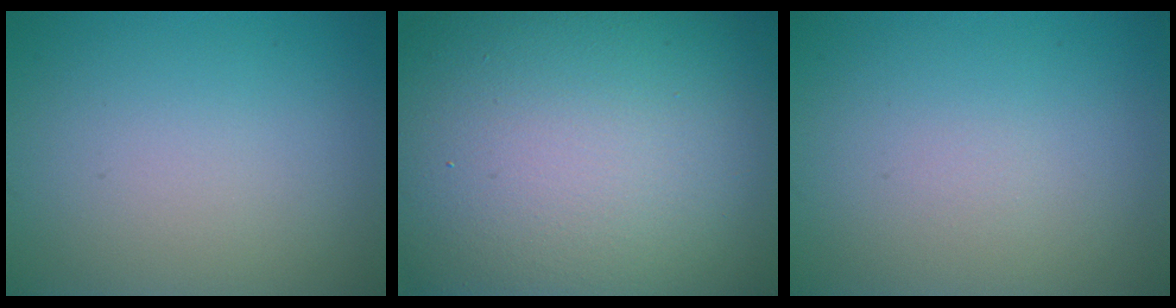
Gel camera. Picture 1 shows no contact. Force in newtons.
{"total": 21.1, "press": 21.0, "slide": 1.4}
{"total": 0.0}